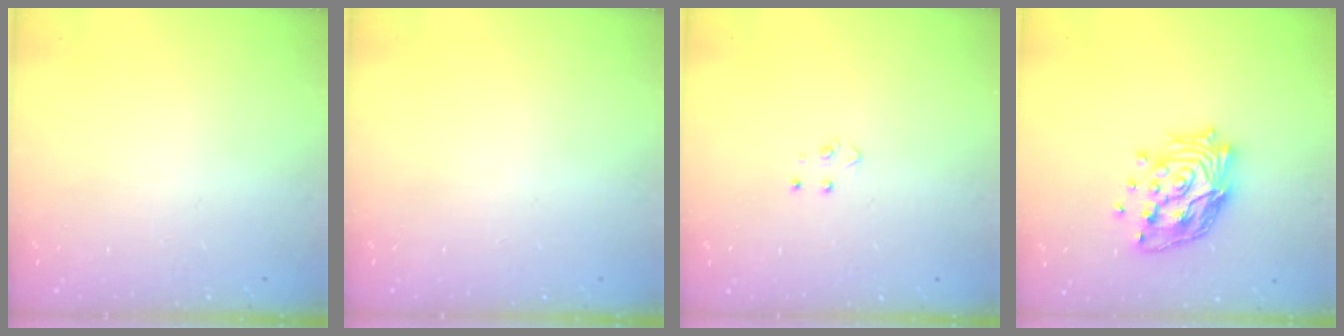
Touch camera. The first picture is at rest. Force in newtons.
{"total": 0.0}
{"total": 3.6, "press": 3.6, "slide": 0.4}
{"total": 18.0, "press": 17.9, "slide": 2.4}